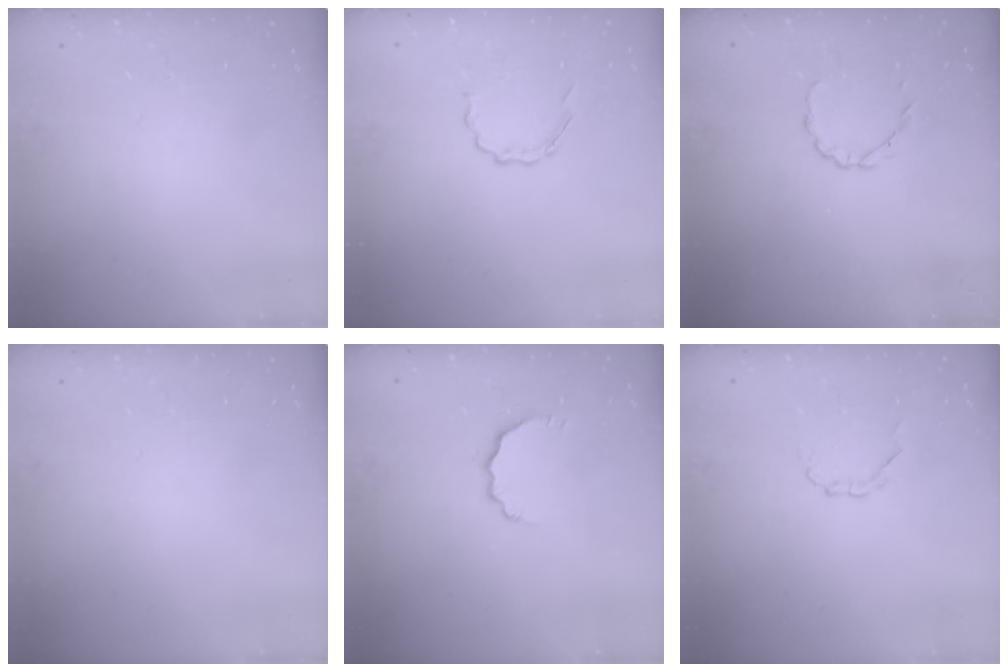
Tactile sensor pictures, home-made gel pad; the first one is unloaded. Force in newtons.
{"total": 3.3, "press": 3.1, "slide": 1.0}
{"total": 2.4, "press": 2.2, "slide": 0.9}
{"total": 0.0}
{"total": 4.1, "press": 3.9, "slide": 1.0}
{"total": 2.1, "press": 2.1, "slide": 0.6}